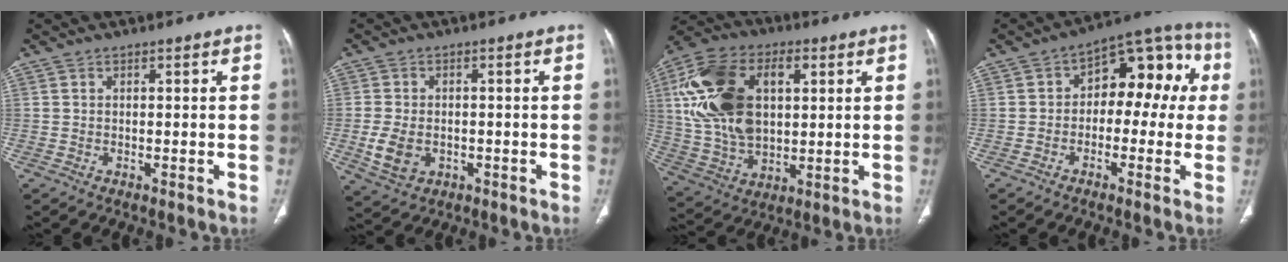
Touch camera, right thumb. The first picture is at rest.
{"total": 6.7, "force": [-1.6, 4.9, 4.4], "torque": [-0.083, 0.000, -0.018]}
{"total": 22.0, "force": [4.9, 13.6, 16.6], "torque": [-0.313, 0.002, 0.092]}
{"total": 13.3, "force": [0.7, 8.3, 10.4], "torque": [-0.080, 0.055, -0.005]}